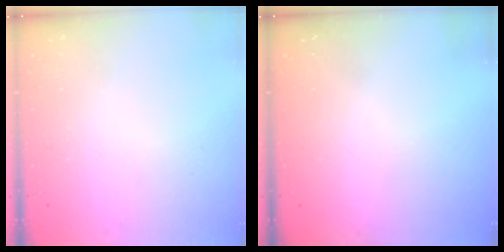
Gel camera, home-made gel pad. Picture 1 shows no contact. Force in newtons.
{"total": 0.0}